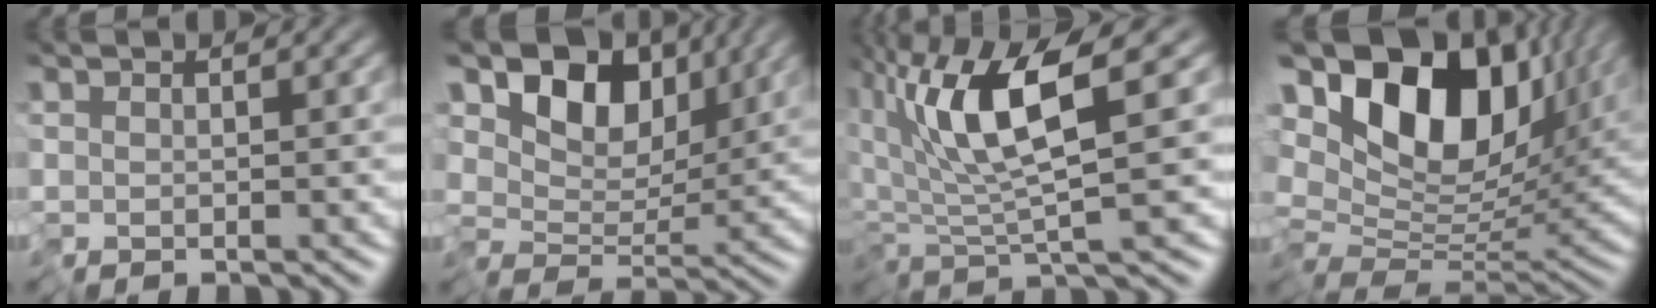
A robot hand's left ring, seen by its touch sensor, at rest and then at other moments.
{"total": 7.6, "force": [3.8, 4.7, 4.7], "torque": [-0.073, -0.003, 0.059]}
{"total": 7.1, "force": [2.4, 1.2, 6.5], "torque": [-0.140, 0.003, 0.041]}
{"total": 15.1, "force": [5.6, 8.6, 11.0], "torque": [-0.208, 0.034, 0.088]}